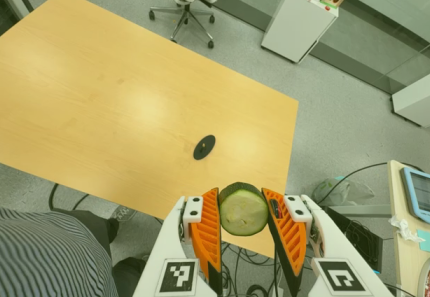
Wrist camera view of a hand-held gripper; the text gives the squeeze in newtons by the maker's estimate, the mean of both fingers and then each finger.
{"total": 11.2, "left": 12.6, "right": 9.8}